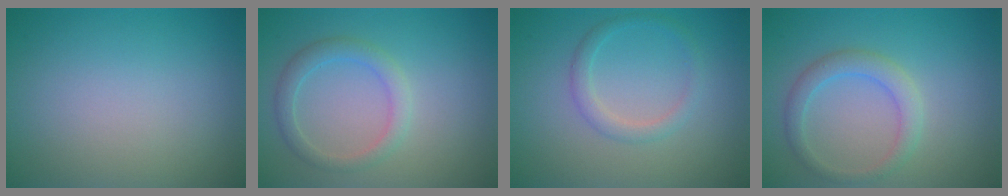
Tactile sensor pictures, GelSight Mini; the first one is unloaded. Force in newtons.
{"total": 2.4, "press": 2.4, "slide": 0.1}
{"total": 1.7, "press": 1.7, "slide": 0.0}
{"total": 2.5, "press": 2.5, "slide": 0.1}